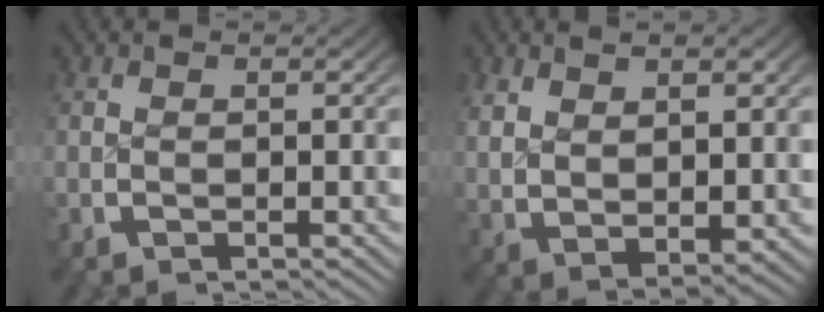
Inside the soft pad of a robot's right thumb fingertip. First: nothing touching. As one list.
[{"total": 4.9, "force": [1.6, 2.9, 3.6], "torque": [-0.069, -0.010, 0.045]}]